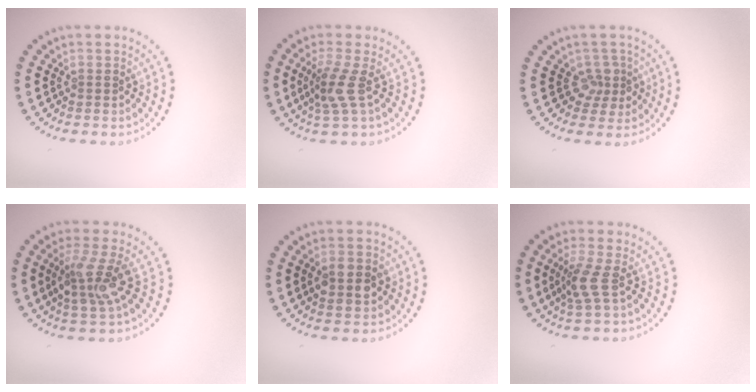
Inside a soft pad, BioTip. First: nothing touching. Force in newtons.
{"total": 2.7, "press": 2.1, "slide": 1.7}
{"total": 2.1, "press": 1.7, "slide": 1.3}
{"total": 3.4, "press": 2.8, "slide": 1.8}
{"total": 2.8, "press": 2.8, "slide": 0.0}
{"total": 2.2, "press": 1.8, "slide": 1.4}